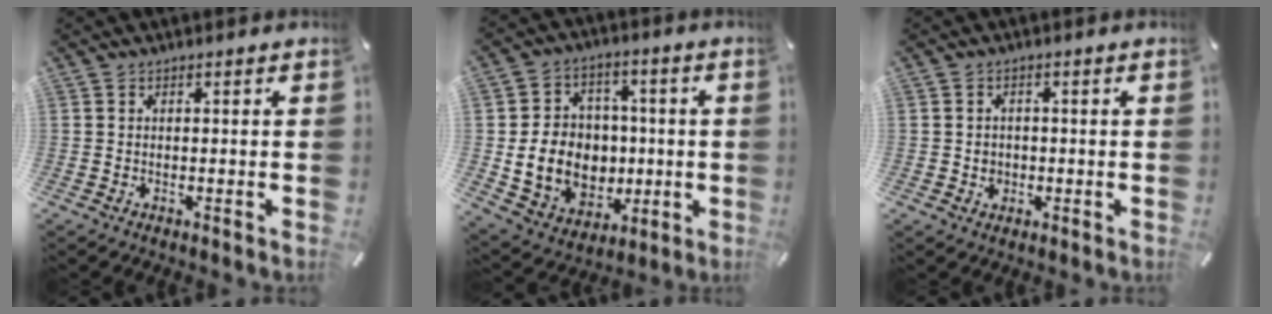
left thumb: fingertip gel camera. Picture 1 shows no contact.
{"total": 13.6, "force": [-1.1, 12.2, 6.0], "torque": [-0.119, 0.010, -0.005]}
{"total": 2.4, "force": [-0.4, 2.2, 0.8], "torque": [-0.017, 0.005, -0.009]}